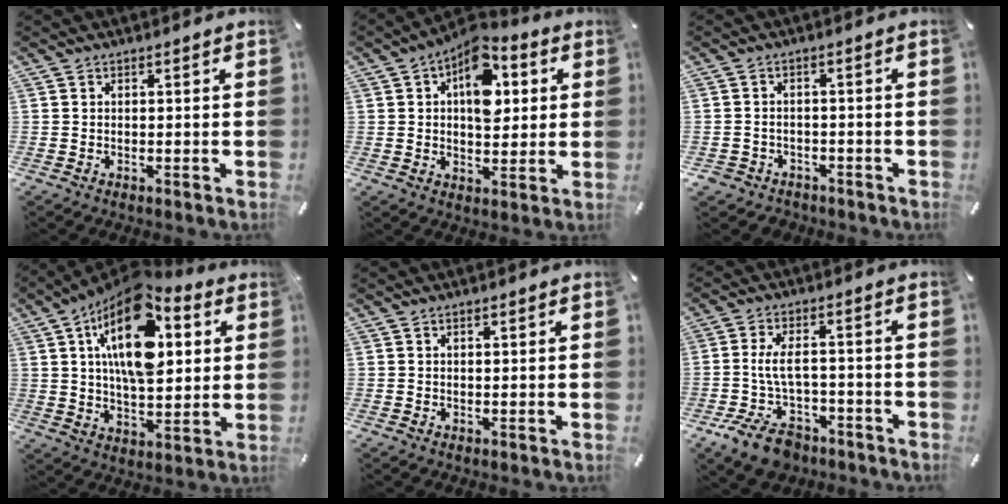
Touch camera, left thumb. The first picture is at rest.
{"total": 12.5, "force": [4.2, 8.0, 8.6], "torque": [-0.109, -0.020, 0.071]}
{"total": 3.0, "force": [-1.9, 2.2, 0.7], "torque": [-0.020, 0.005, -0.042]}
{"total": 20.0, "force": [7.1, 10.6, 15.4], "torque": [-0.261, -0.025, 0.115]}
{"total": 0.7, "force": [0.2, 0.2, 0.6], "torque": [-0.013, 0.001, 0.004]}
{"total": 10.3, "force": [-3.5, 6.0, 7.7], "torque": [-0.154, 0.018, -0.060]}